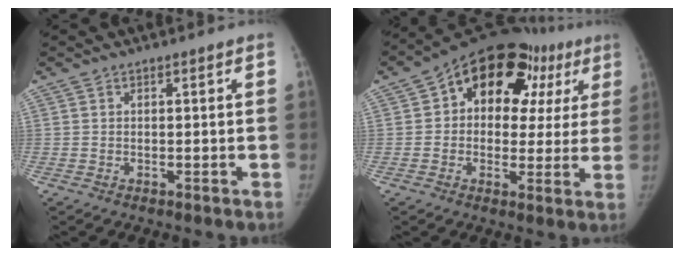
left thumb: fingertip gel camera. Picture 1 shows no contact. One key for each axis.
{"total": 20.0, "fx": 7.7, "fy": 13.1, "fz": 13.0, "tx": -0.119, "ty": 0.031, "tz": 0.104}